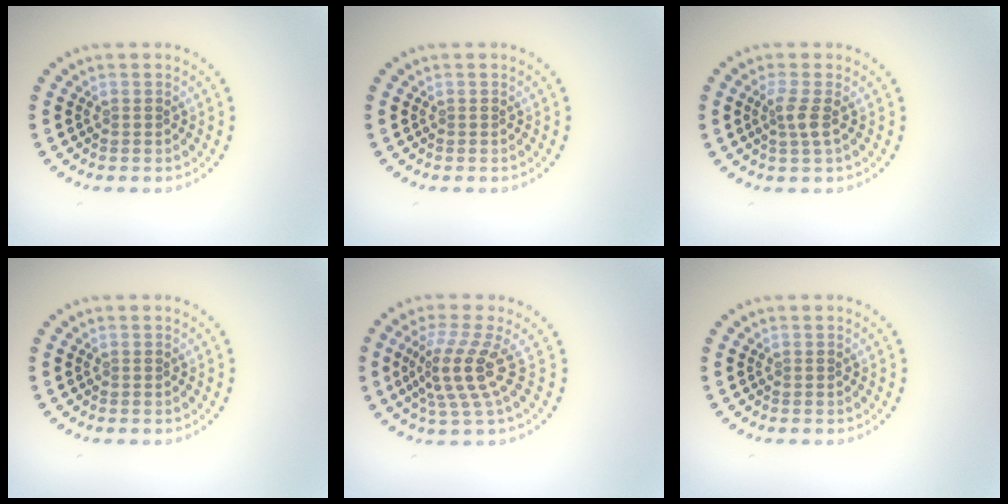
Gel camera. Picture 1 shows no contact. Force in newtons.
{"total": 0.0}
{"total": 1.8, "press": 1.3, "slide": 1.1}
{"total": 0.0}
{"total": 4.0, "press": 2.7, "slide": 2.9}
{"total": 0.0}